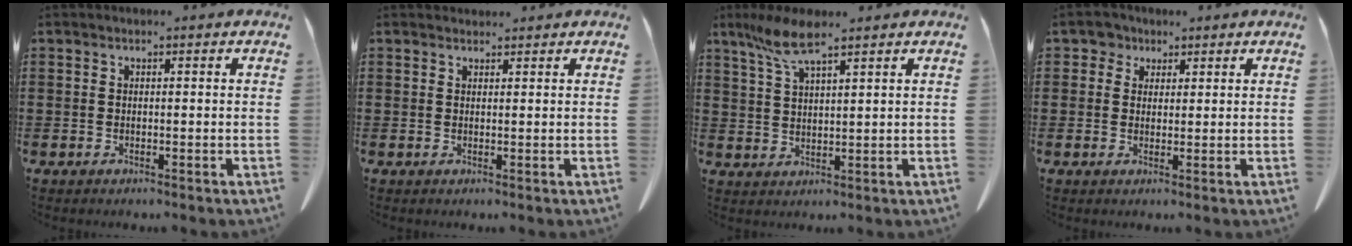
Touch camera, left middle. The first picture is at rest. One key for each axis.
{"total": 1.1, "fx": 1.1, "fy": 0.3, "fz": 0.0, "tx": 0.005, "ty": -0.003, "tz": 0.019}
{"total": 6.3, "fx": 4.3, "fy": 1.1, "fz": 4.5, "tx": -0.107, "ty": -0.004, "tz": 0.074}
{"total": 2.6, "fx": 1.6, "fy": 2.0, "fz": 0.4, "tx": -0.010, "ty": 0.007, "tz": 0.028}